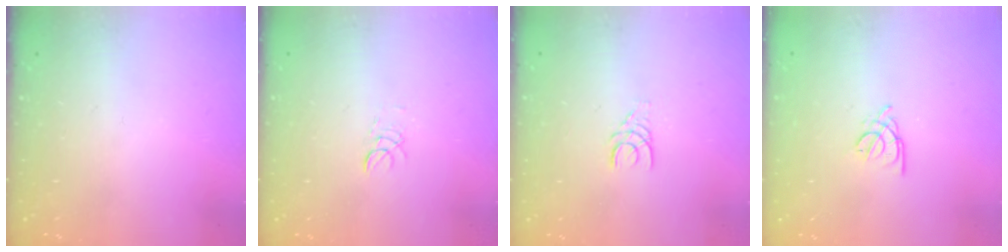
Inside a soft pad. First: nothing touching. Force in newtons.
{"total": 2.9, "press": 2.8, "slide": 0.3}
{"total": 3.3, "press": 3.3, "slide": 0.3}
{"total": 2.2, "press": 2.2, "slide": 0.5}